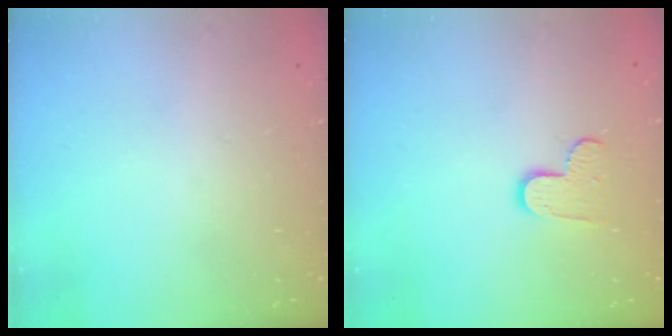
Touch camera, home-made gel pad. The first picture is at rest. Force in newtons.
{"total": 8.1, "press": 8.0, "slide": 0.5}